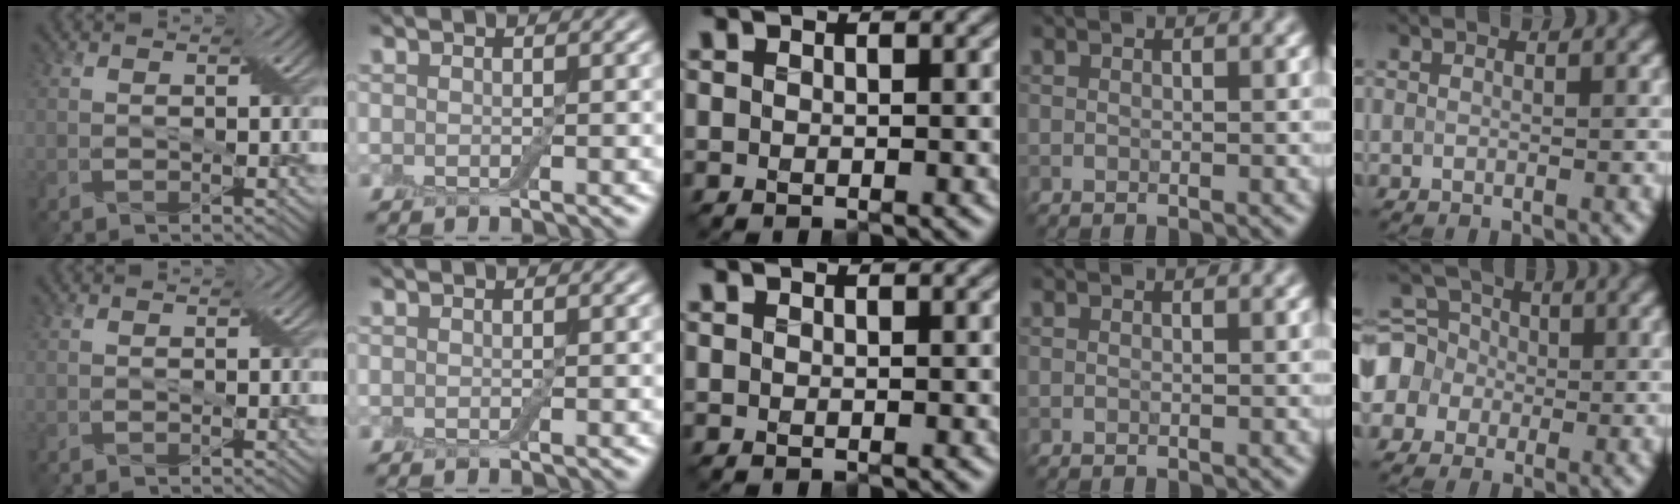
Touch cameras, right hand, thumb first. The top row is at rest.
{"little": {"total": 6.0, "force": [-0.8, 5.7, 1.9], "torque": [-0.050, 0.018, -0.047]}}